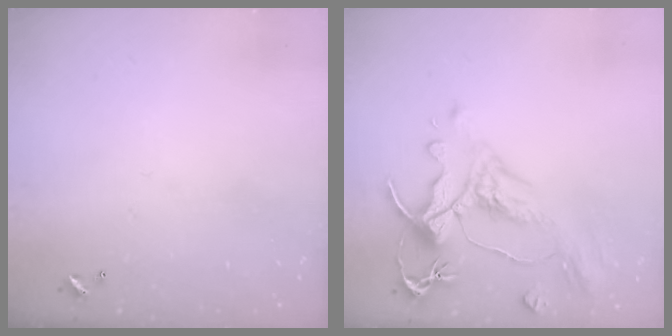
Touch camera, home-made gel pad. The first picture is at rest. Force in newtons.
{"total": 1.5, "press": 0.3, "slide": 1.5}